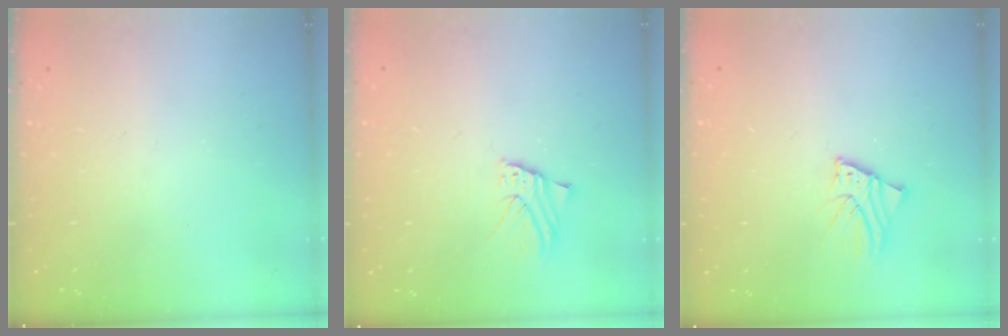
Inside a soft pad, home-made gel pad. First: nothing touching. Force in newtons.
{"total": 2.2, "press": 2.2, "slide": 0.0}
{"total": 2.8, "press": 2.7, "slide": 0.3}